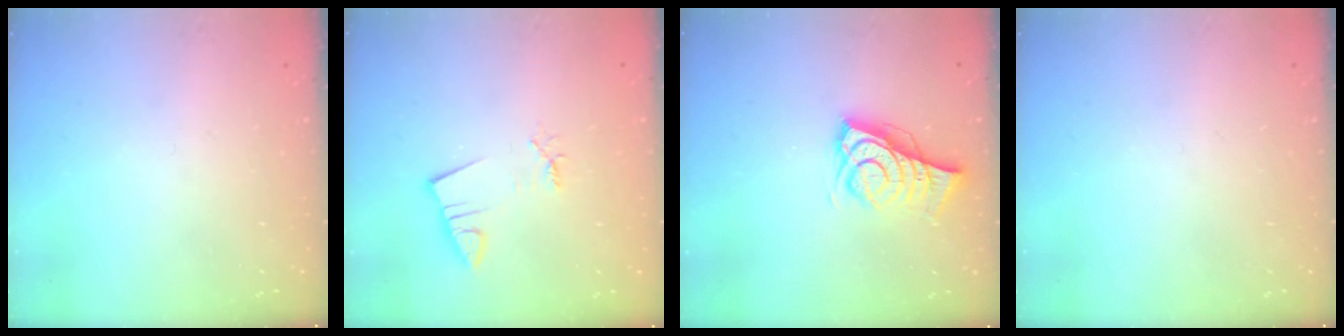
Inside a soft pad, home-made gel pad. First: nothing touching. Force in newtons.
{"total": 2.4, "press": 2.4, "slide": 0.3}
{"total": 9.3, "press": 8.8, "slide": 2.9}
{"total": 0.0}